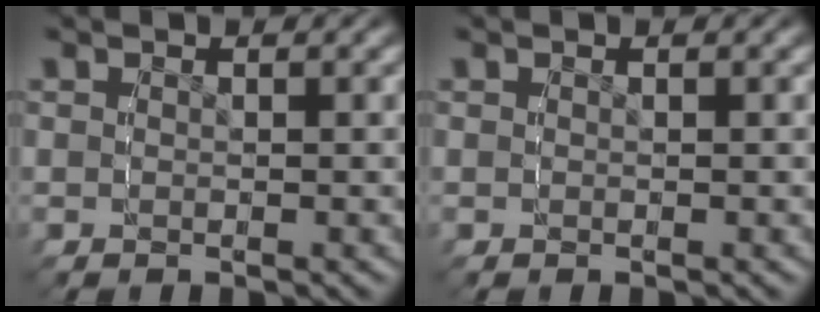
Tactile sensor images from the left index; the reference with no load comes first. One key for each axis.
{"total": 0.0}